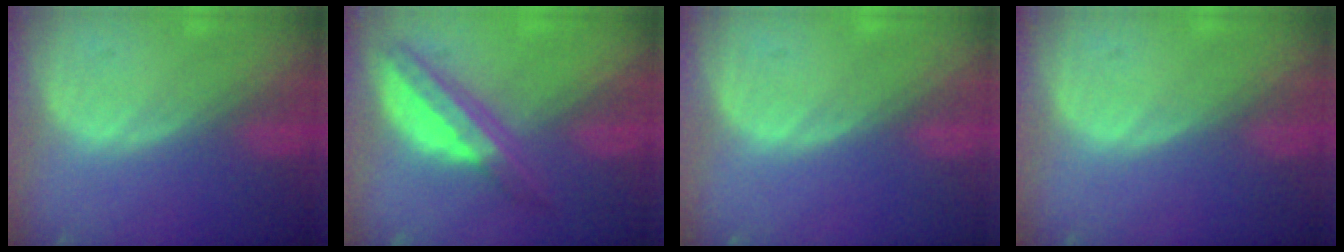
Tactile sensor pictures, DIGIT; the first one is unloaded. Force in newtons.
{"total": 6.6, "press": 5.8, "slide": 3.2}
{"total": 0.0}
{"total": 0.0}